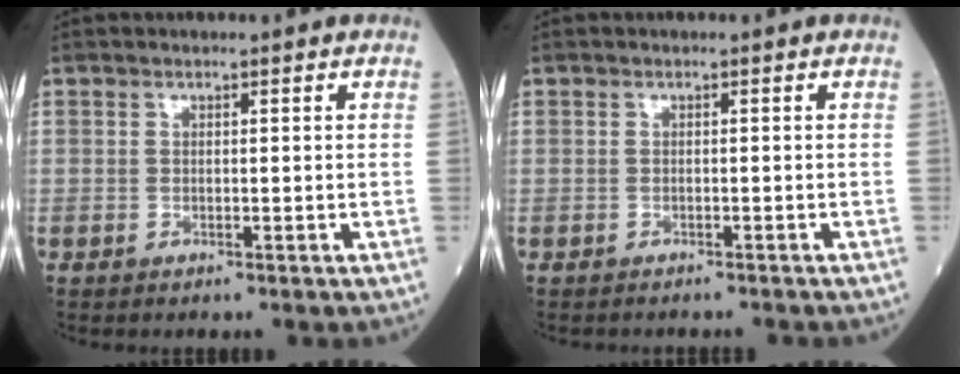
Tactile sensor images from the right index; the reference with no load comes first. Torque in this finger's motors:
{"motor_torque": [-1.14, 0.60, -1.05, -0.21]}